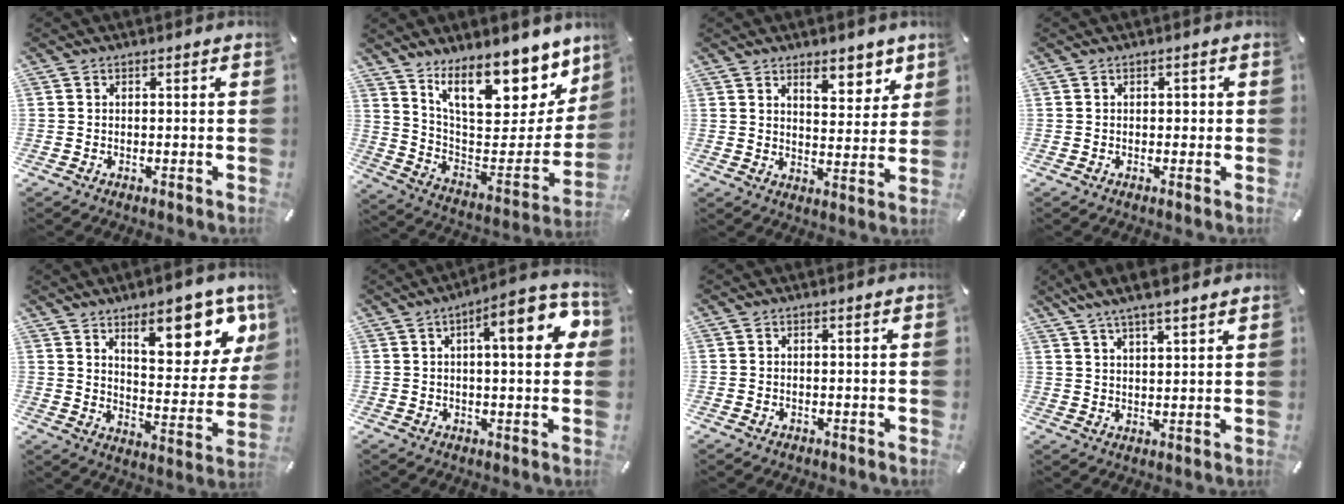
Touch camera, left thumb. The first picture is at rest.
{"total": 19.8, "force": [13.8, 9.1, 10.8], "torque": [-0.146, -0.112, 0.238]}
{"total": 7.7, "force": [5.7, 3.6, 3.7], "torque": [-0.029, -0.039, 0.091]}
{"total": 1.3, "force": [0.0, 1.1, 0.7], "torque": [-0.006, 0.002, -0.004]}
{"total": 15.7, "force": [10.2, 6.4, 10.0], "torque": [-0.118, -0.070, 0.166]}
{"total": 12.9, "force": [4.0, 3.7, 11.7], "torque": [-0.153, -0.018, 0.056]}
{"total": 0.5, "force": [-0.2, 0.4, 0.1], "torque": [-0.004, 0.002, -0.005]}
{"total": 6.2, "force": [5.3, 0.8, 3.1], "torque": [-0.071, -0.019, 0.098]}